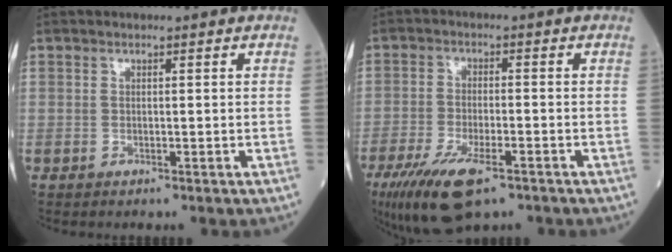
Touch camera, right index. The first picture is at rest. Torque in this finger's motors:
{"motor_torque": [0.37, -0.37, 0.21, 0.07]}